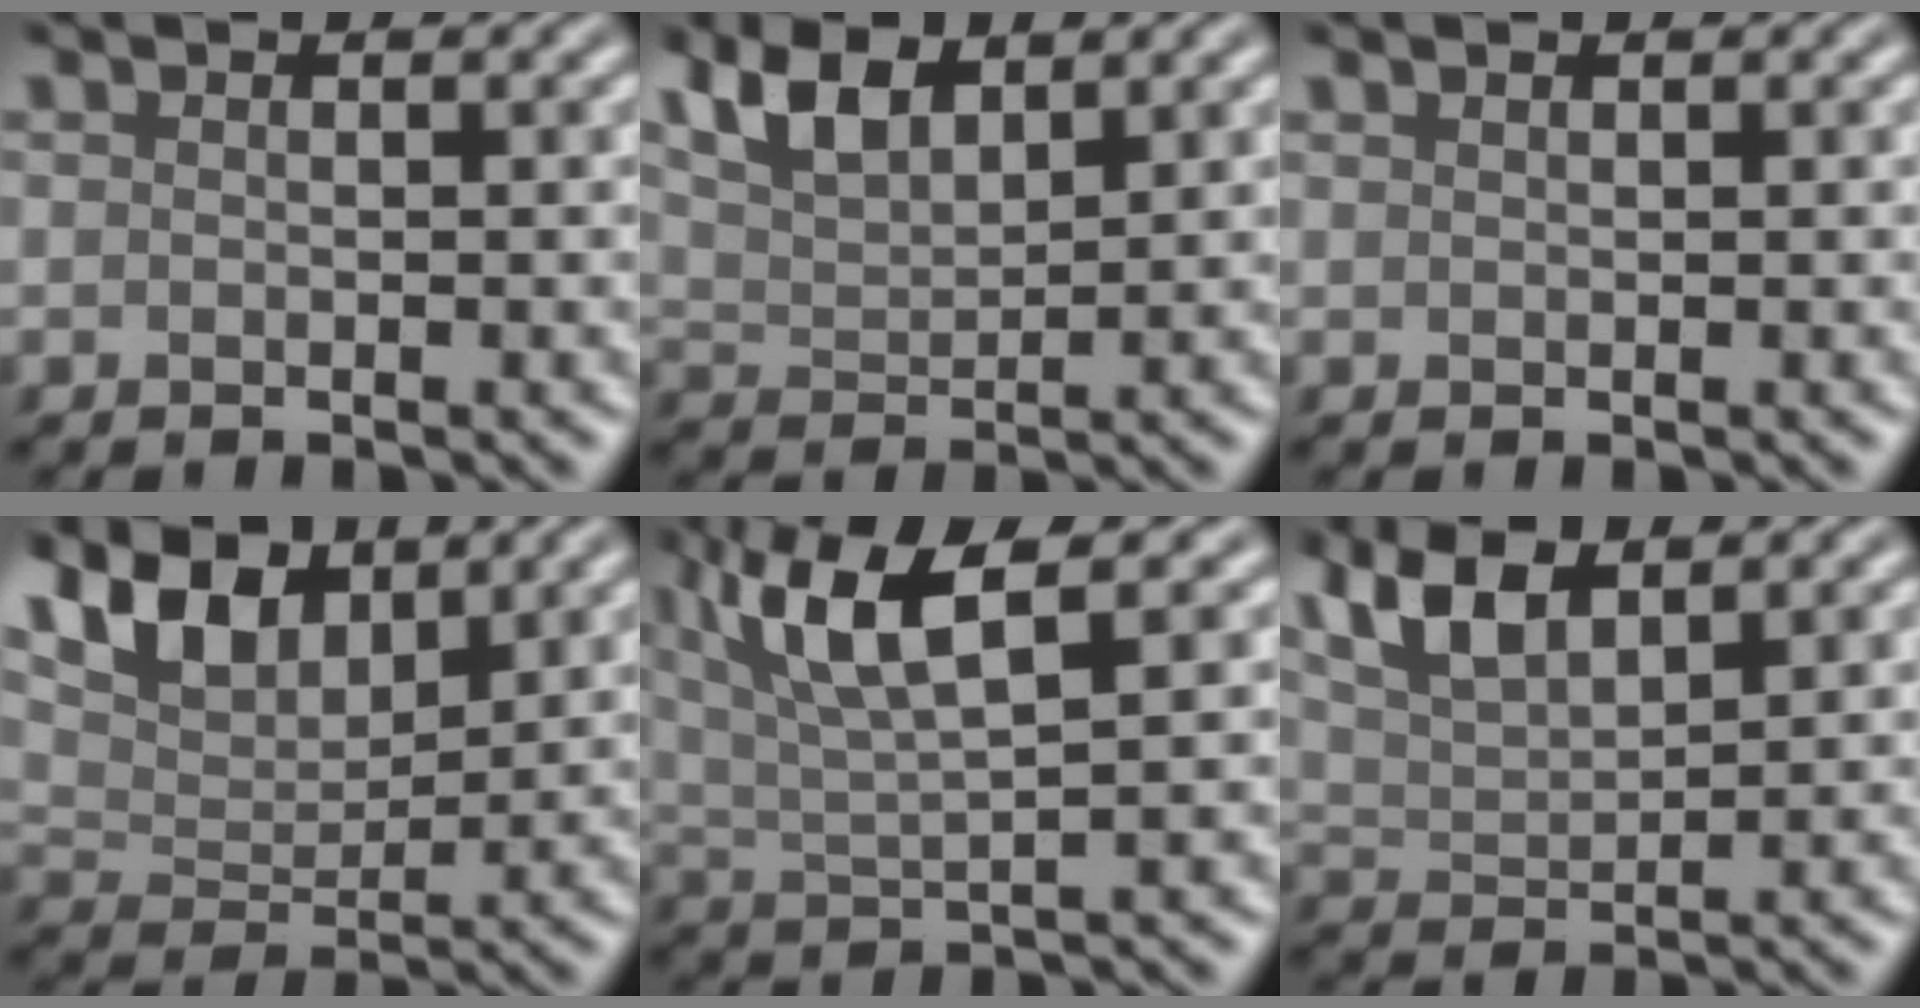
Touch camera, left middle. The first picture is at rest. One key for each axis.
{"total": 5.0, "fx": 3.3, "fy": 2.2, "fz": 3.1, "tx": -0.074, "ty": 0.006, "tz": 0.066}
{"total": 0.0}
{"total": 6.9, "fx": 4.4, "fy": 3.6, "fz": 3.9, "tx": -0.091, "ty": 0.005, "tz": 0.076}
{"total": 7.0, "fx": 3.1, "fy": 1.9, "fz": 6.0, "tx": -0.120, "ty": 0.012, "tz": 0.063}
{"total": 5.7, "fx": 3.5, "fy": 2.3, "fz": 3.9, "tx": -0.095, "ty": 0.010, "tz": 0.067}